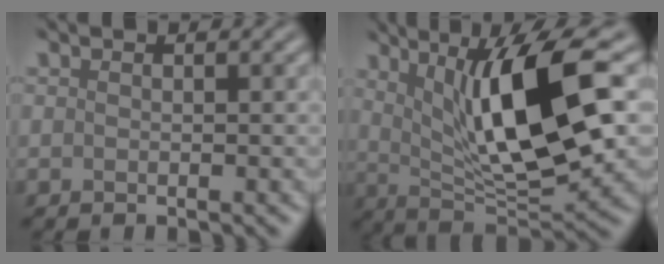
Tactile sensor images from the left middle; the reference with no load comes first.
{"total": 11.3, "force": [2.8, 3.1, 10.5], "torque": [-0.171, -0.002, 0.053]}